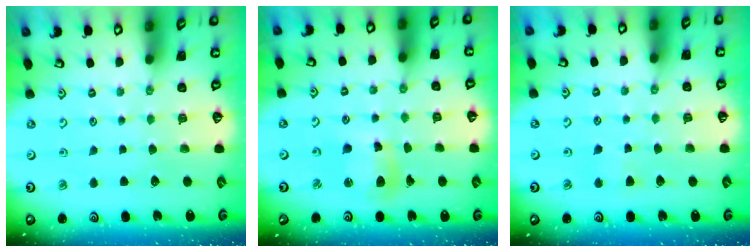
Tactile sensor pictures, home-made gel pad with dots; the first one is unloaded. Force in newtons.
{"total": 10.0, "press": 9.9, "slide": 1.3}
{"total": 2.9, "press": 2.8, "slide": 0.4}